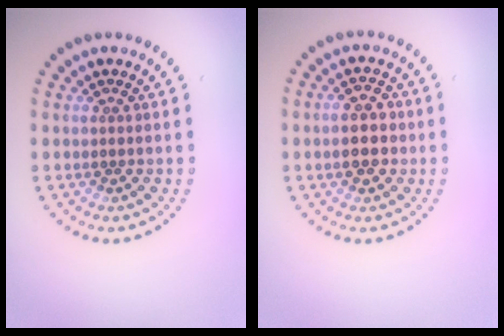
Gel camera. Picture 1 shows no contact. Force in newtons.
{"total": 3.4, "press": 3.4, "slide": 0.4}